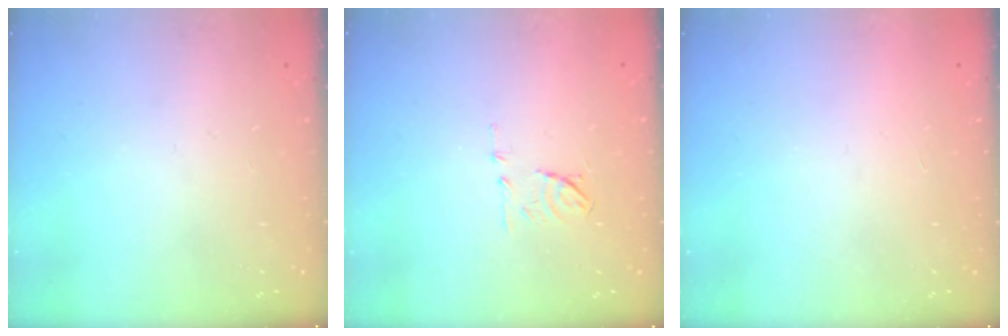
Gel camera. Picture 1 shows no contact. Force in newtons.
{"total": 6.7, "press": 6.6, "slide": 0.9}
{"total": 1.5, "press": 1.5, "slide": 0.1}